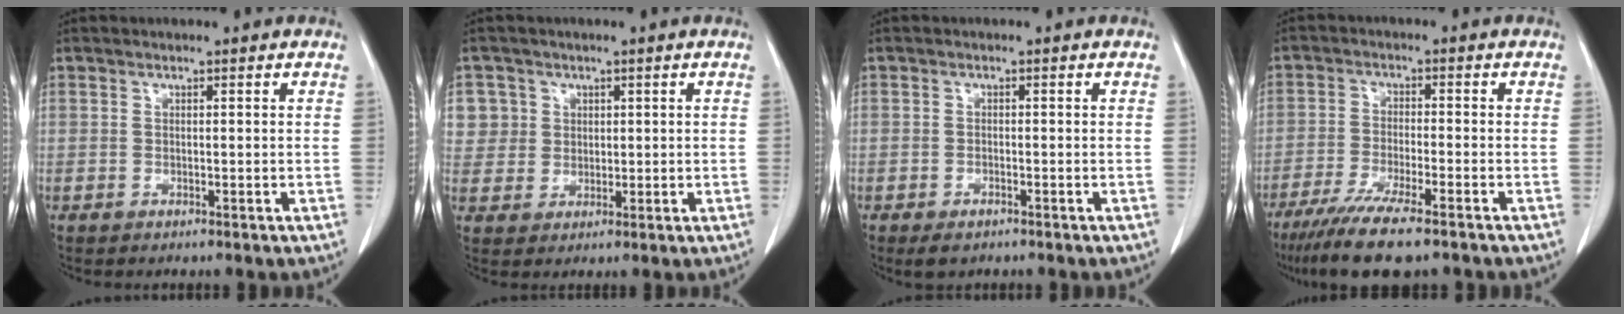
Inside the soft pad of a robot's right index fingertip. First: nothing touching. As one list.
[{"total": 5.6, "force": [1.8, 5.3, 0.0], "torque": [0.013, 0.013, 0.039]}, {"total": 2.4, "force": [-1.7, 1.1, 1.3], "torque": [-0.022, -0.002, -0.020]}, {"total": 10.9, "force": [-8.2, 1.1, 7.1], "torque": [-0.118, -0.026, -0.133]}]